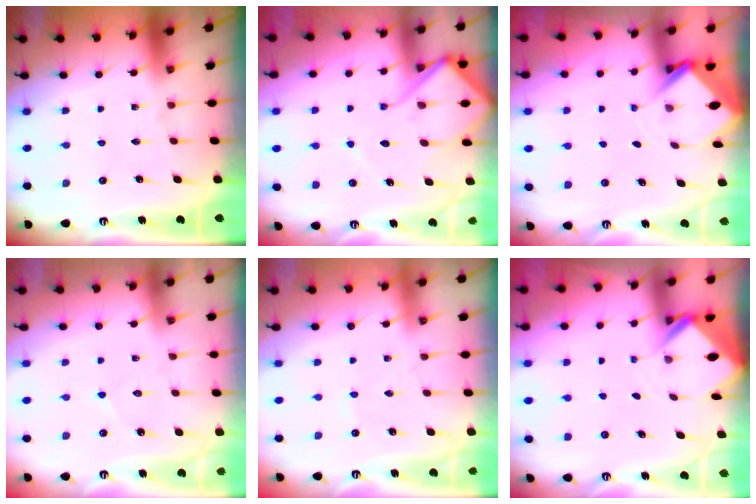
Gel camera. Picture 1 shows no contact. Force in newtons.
{"total": 10.7, "press": 10.6, "slide": 1.1}
{"total": 3.2, "press": 3.2, "slide": 0.2}
{"total": 4.5, "press": 4.5, "slide": 0.3}
{"total": 1.6, "press": 1.6, "slide": 0.3}
{"total": 2.7, "press": 2.7, "slide": 0.2}